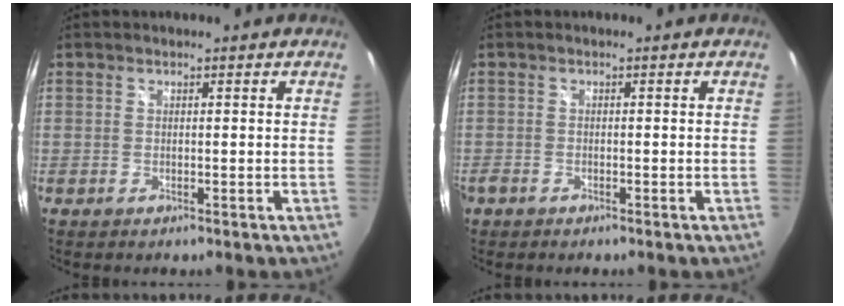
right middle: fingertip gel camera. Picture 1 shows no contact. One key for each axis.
{"total": 1.4, "fx": -1.0, "fy": 0.9, "fz": 0.3, "tx": -0.011, "ty": -0.003, "tz": -0.021}